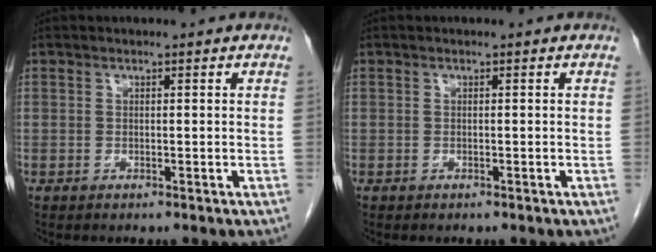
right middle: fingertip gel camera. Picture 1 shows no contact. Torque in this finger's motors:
{"motor_torque": [-0.29, -0.05, -0.04, -0.01]}